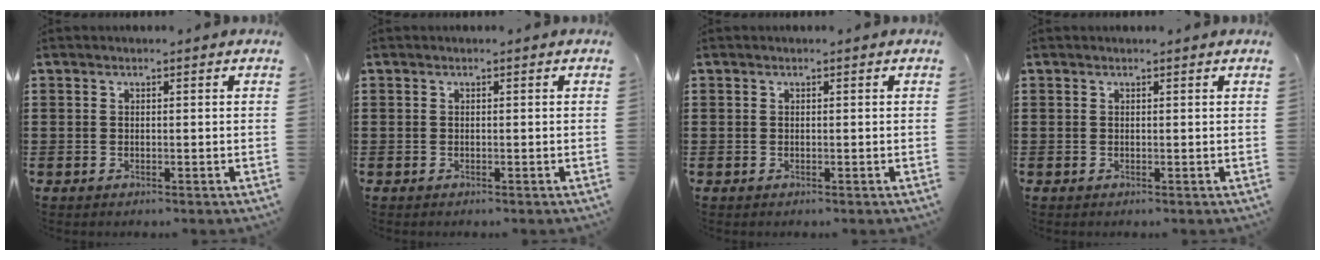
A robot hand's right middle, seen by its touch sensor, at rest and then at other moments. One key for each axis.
{"total": 0.0}
{"total": 0.0}
{"total": 0.0}